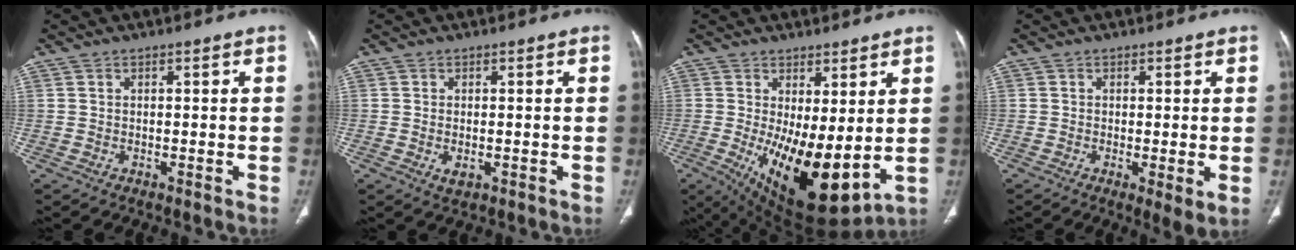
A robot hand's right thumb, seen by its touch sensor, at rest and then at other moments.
{"total": 1.9, "force": [-0.6, 1.0, 1.5], "torque": [-0.030, -0.003, -0.007]}
{"total": 16.3, "force": [-1.1, 6.6, 14.9], "torque": [-0.245, -0.037, 0.009]}
{"total": 3.8, "force": [-0.7, 0.8, 3.6], "torque": [-0.068, -0.017, -0.014]}